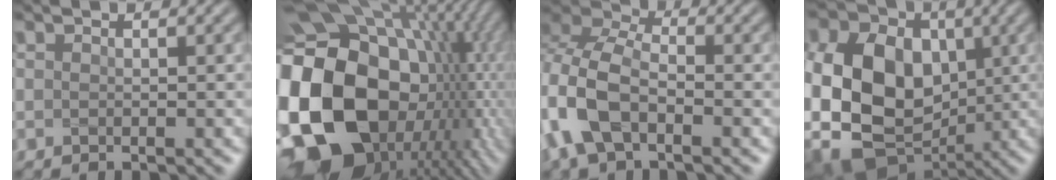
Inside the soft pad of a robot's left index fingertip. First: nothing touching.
{"total": 21.9, "force": [-2.6, 16.5, 14.2], "torque": [-0.304, -0.026, -0.019]}
{"total": 7.7, "force": [-2.9, 4.5, 5.5], "torque": [-0.145, 0.004, -0.073]}
{"total": 14.2, "force": [-0.9, 11.2, 8.6], "torque": [-0.172, -0.005, -0.021]}